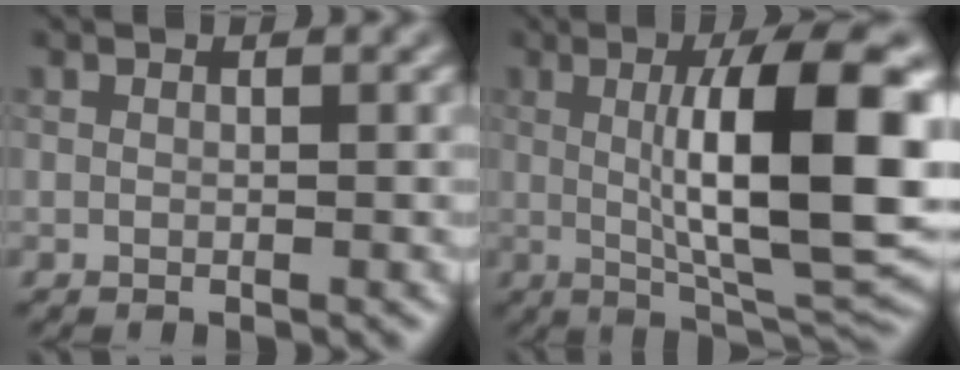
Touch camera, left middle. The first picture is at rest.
{"total": 12.4, "force": [1.0, 2.9, 12.0], "torque": [-0.165, 0.001, 0.019]}